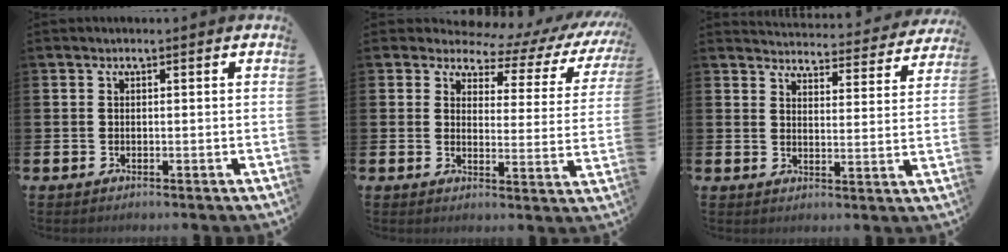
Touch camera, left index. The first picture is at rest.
{"total": 4.1, "force": [2.9, 2.5, 1.4], "torque": [-0.028, -0.030, 0.035]}
{"total": 3.9, "force": [3.8, 0.6, 0.3], "torque": [-0.012, -0.035, 0.061]}